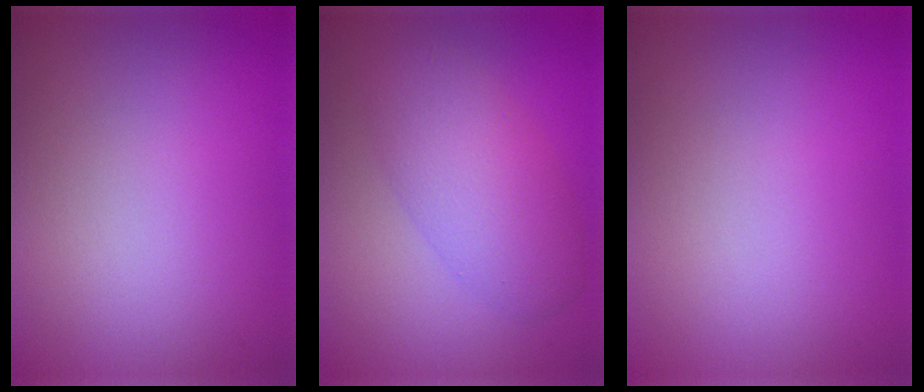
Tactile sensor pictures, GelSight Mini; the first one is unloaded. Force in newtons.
{"total": 4.9, "press": 4.9, "slide": 0.1}
{"total": 0.0}